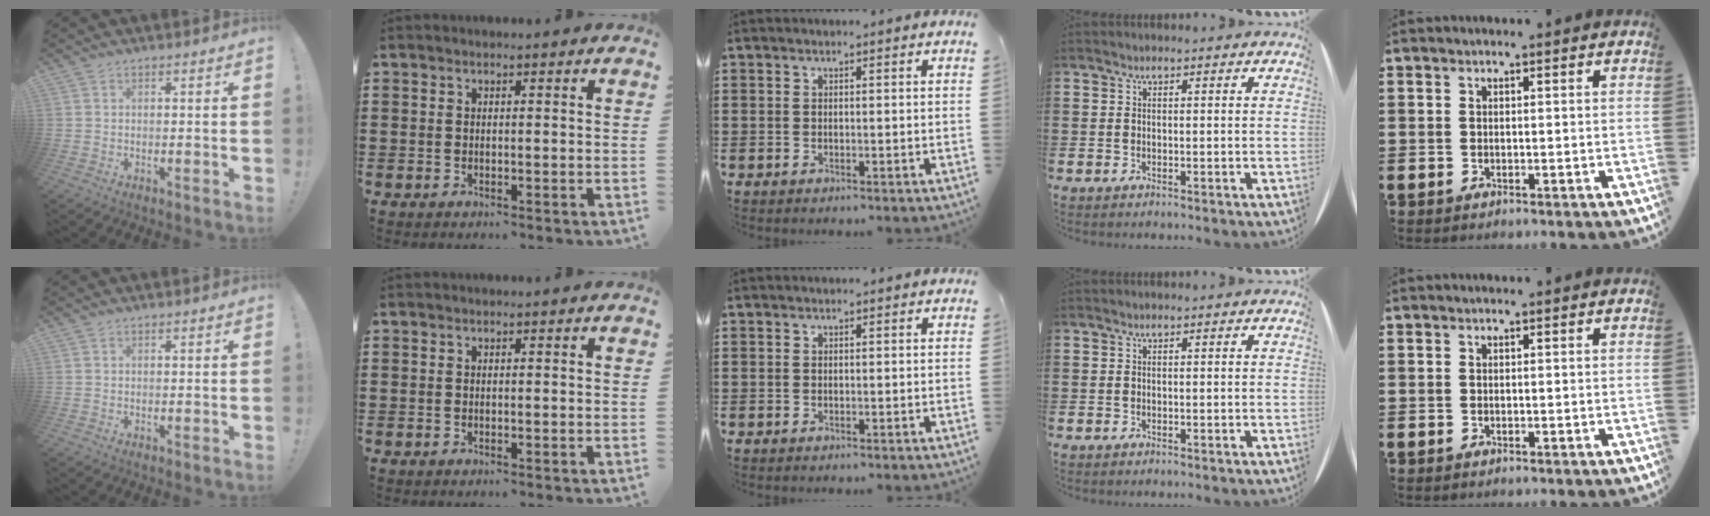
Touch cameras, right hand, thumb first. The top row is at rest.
{}